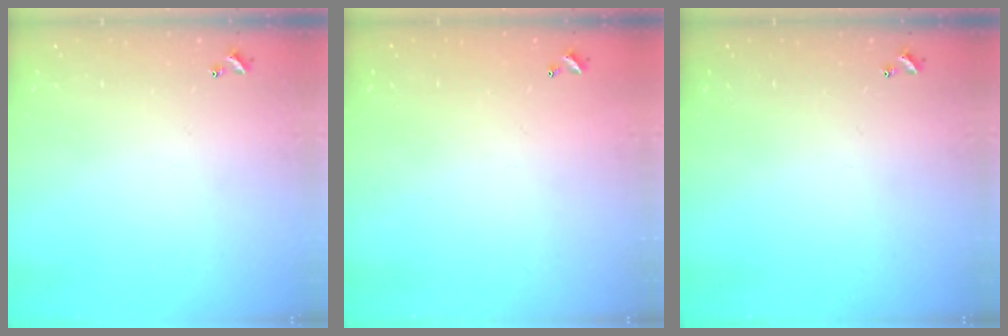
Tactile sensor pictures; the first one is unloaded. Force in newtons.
{"total": 2.9, "press": 2.9, "slide": 0.1}
{"total": 0.0}